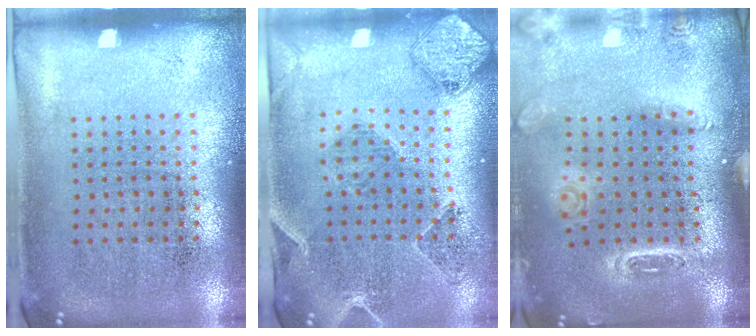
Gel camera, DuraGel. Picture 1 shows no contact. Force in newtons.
{"total": 0.6, "press": 0.5, "slide": 0.3}
{"total": 1.5, "press": 1.5, "slide": 0.3}